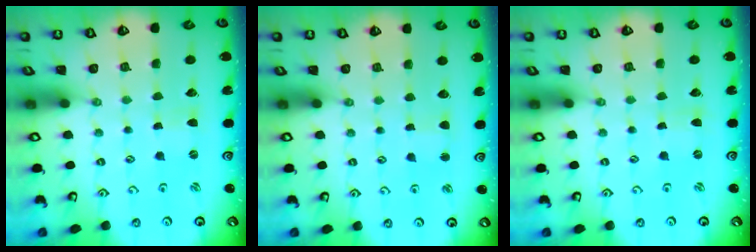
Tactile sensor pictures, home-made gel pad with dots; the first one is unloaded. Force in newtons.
{"total": 2.1, "press": 2.1, "slide": 0.2}
{"total": 0.0}